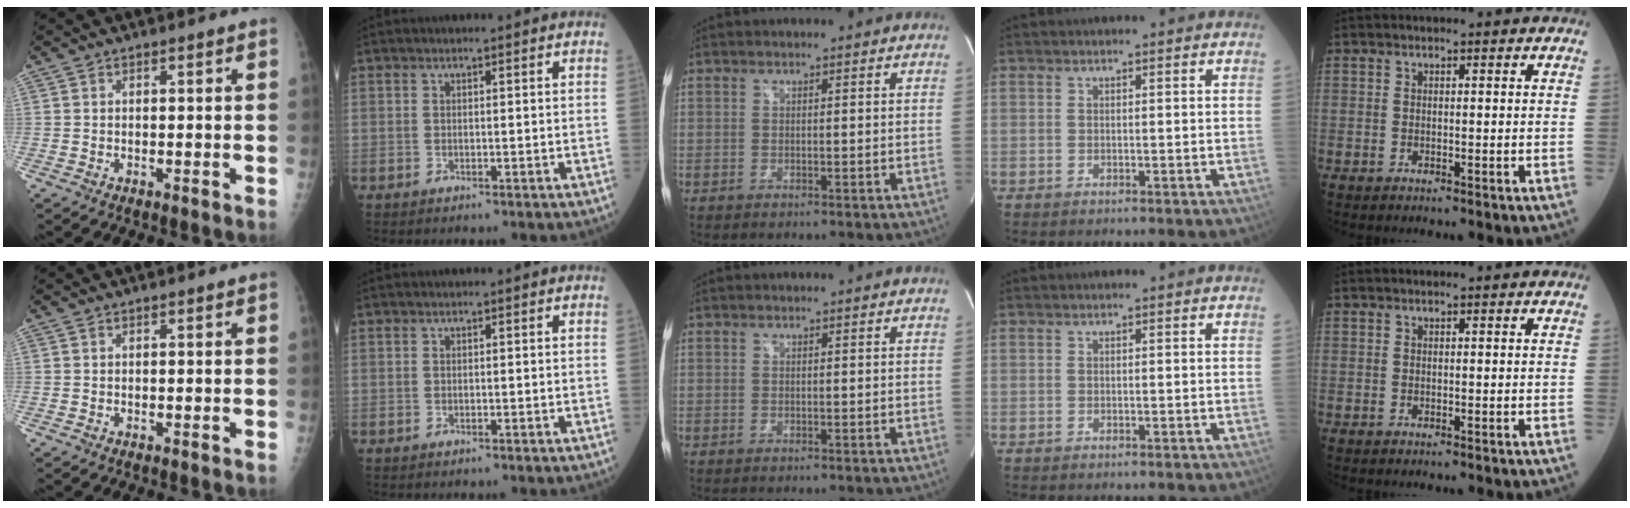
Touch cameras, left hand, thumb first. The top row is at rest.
{}